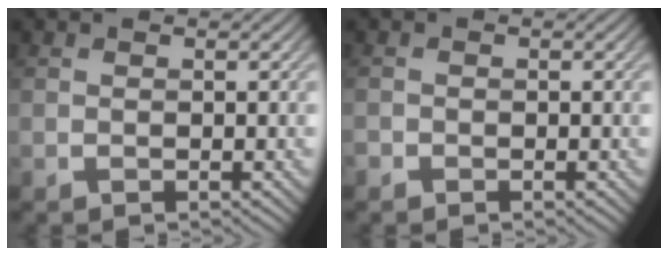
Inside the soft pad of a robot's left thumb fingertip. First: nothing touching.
{"total": 0.7, "force": [-0.6, 0.4, 0.1], "torque": [-0.002, -0.003, -0.012]}